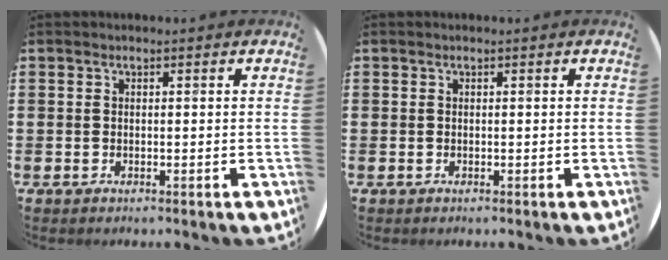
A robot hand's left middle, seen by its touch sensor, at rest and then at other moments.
{"total": 0.0}